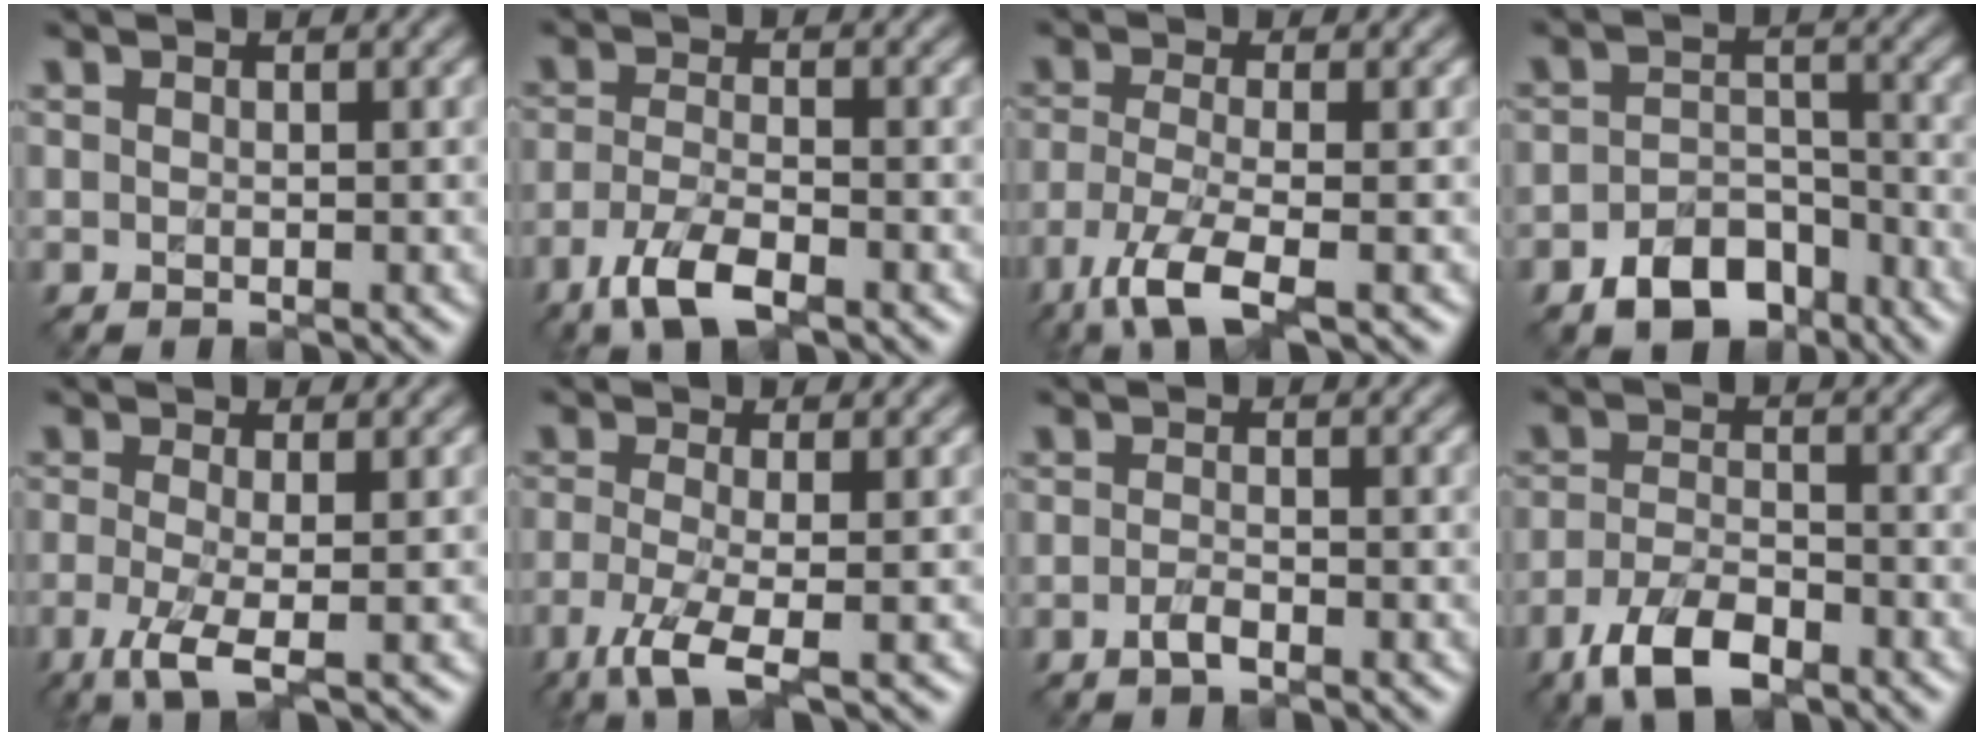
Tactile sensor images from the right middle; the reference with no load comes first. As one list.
[{"total": 4.7, "force": [-3.4, 1.3, 3.0], "torque": [-0.071, 0.001, -0.067]}, {"total": 5.2, "force": [-3.3, 1.2, 3.9], "torque": [-0.088, -0.003, -0.070]}, {"total": 4.8, "force": [-3.4, 2.7, 2.0], "torque": [-0.037, 0.007, -0.058]}, {"total": 3.6, "force": [-1.6, 0.7, 3.1], "torque": [-0.074, -0.003, -0.038]}, {"total": 4.5, "force": [-2.4, 0.9, 3.6], "torque": [-0.084, -0.003, -0.056]}, {"total": 0.7, "force": [-0.5, 0.1, 0.5], "torque": [-0.018, 0.010, -0.014]}, {"total": 5.4, "force": [-4.0, 2.0, 3.1], "torque": [-0.070, 0.004, -0.077]}]